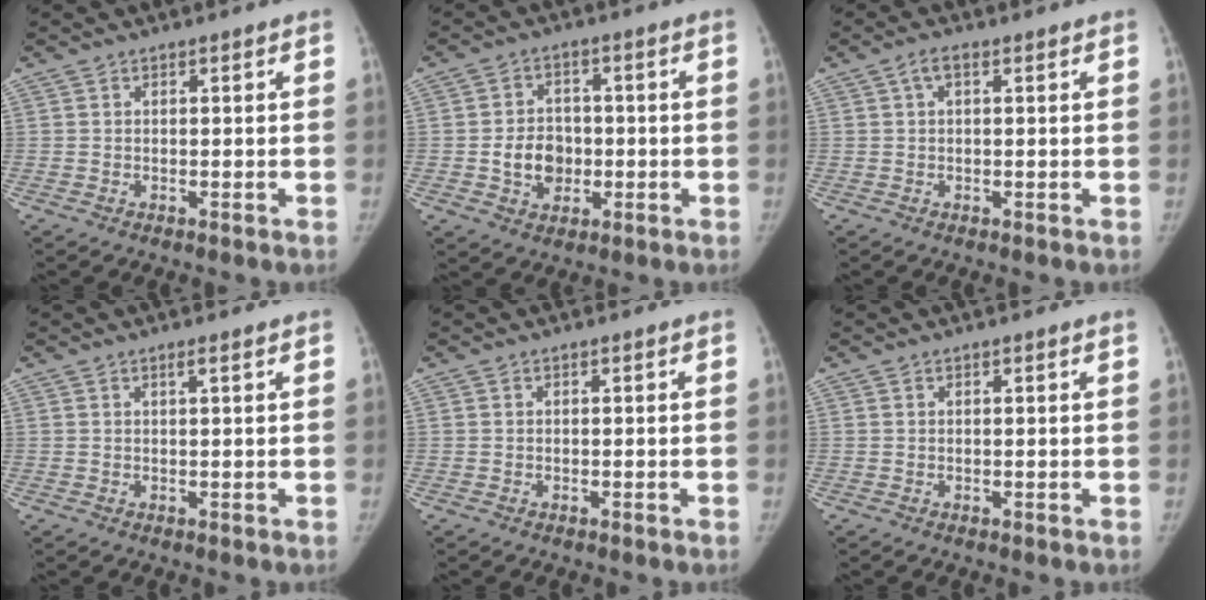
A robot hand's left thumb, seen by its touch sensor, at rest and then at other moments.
{"total": 7.6, "force": [-1.3, 6.2, 4.2], "torque": [-0.042, 0.013, -0.020]}
{"total": 2.3, "force": [0.8, 1.0, 2.0], "torque": [-0.041, 0.013, 0.014]}
{"total": 1.1, "force": [0.6, 0.0, 1.0], "torque": [-0.018, 0.001, 0.012]}
{"total": 0.0}
{"total": 0.6, "force": [0.2, -0.1, 0.5], "torque": [-0.011, 0.005, 0.004]}